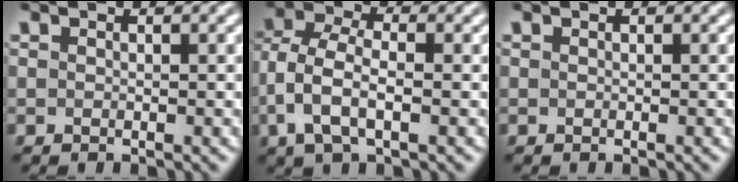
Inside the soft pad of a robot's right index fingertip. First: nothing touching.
{"total": 5.1, "force": [-0.5, 3.4, 3.8], "torque": [-0.095, -0.024, 0.000]}
{"total": 0.0}